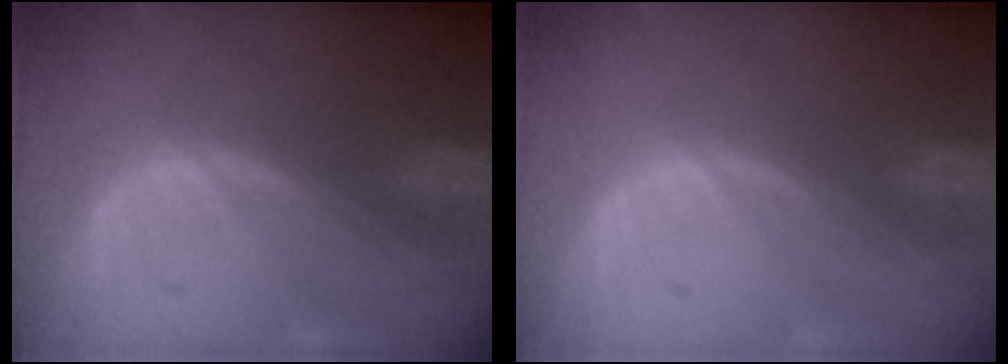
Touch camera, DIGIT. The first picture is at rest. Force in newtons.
{"total": 0.0}